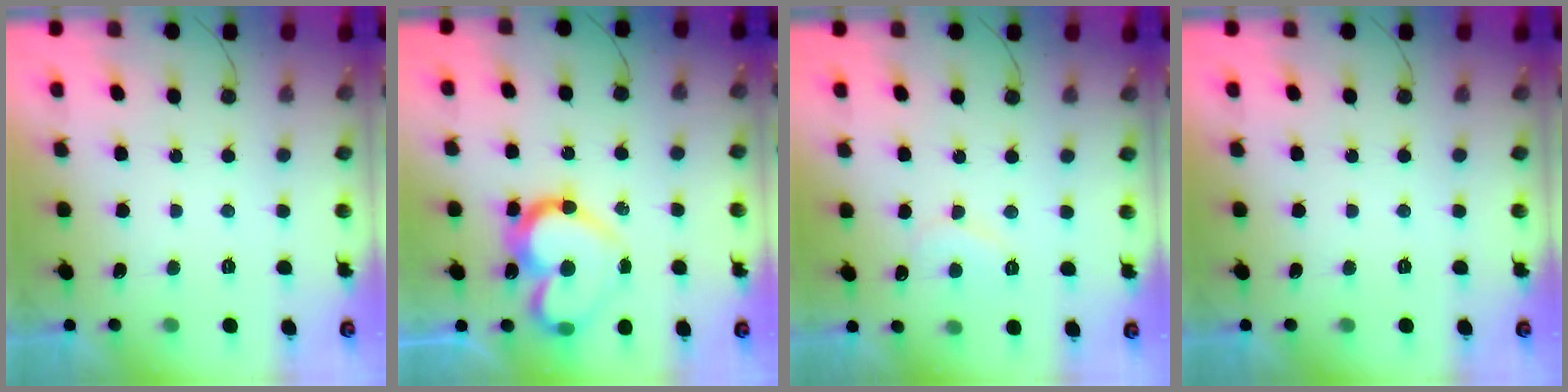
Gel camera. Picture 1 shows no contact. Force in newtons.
{"total": 18.4, "press": 18.3, "slide": 1.7}
{"total": 6.8, "press": 6.8, "slide": 0.4}
{"total": 0.0}